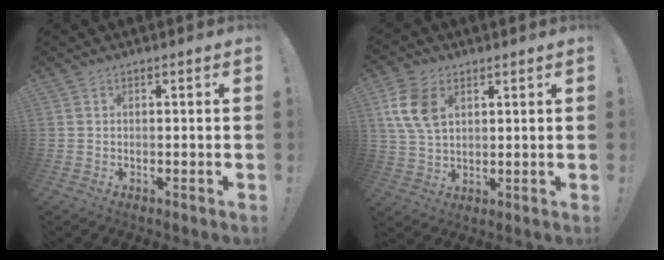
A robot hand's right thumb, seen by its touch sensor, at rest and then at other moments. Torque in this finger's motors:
{"motor_torque": [0.08, 0.24, 0.80, -0.05, 0.13]}